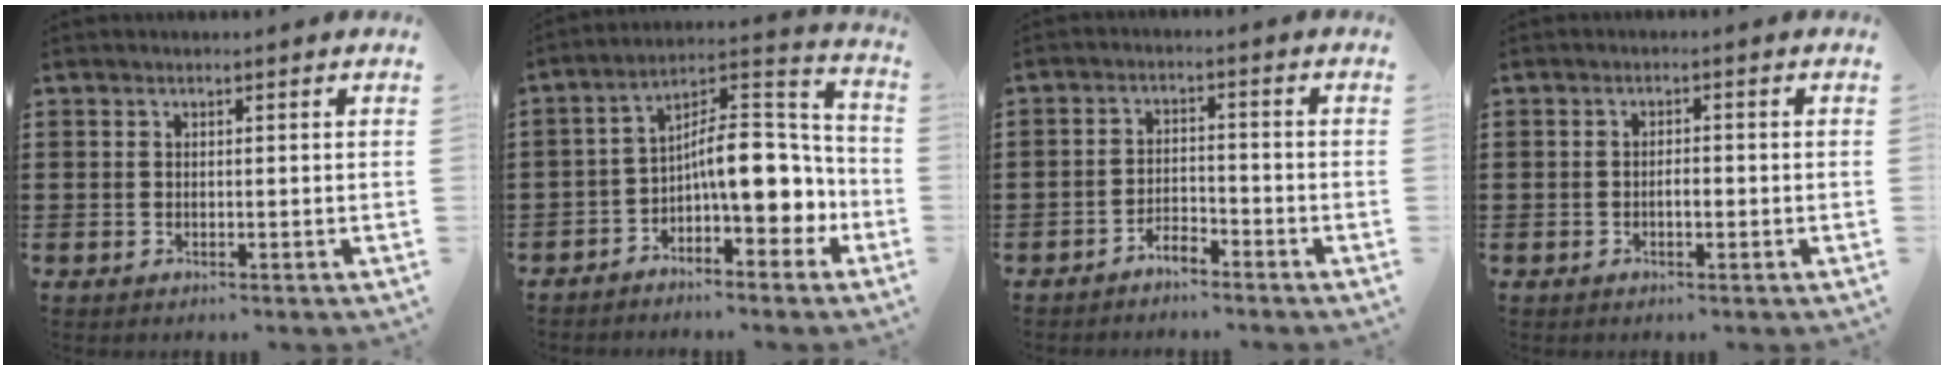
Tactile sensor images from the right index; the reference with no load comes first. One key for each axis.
{"total": 10.8, "fx": -1.8, "fy": 4.6, "fz": 9.5, "tx": -0.137, "ty": -0.011, "tz": -0.038}
{"total": 2.9, "fx": -2.8, "fy": 0.5, "fz": 0.6, "tx": -0.018, "ty": 0.006, "tz": -0.058}
{"total": 1.7, "fx": -0.6, "fy": 0.5, "fz": 1.5, "tx": -0.030, "ty": 0.001, "tz": -0.011}